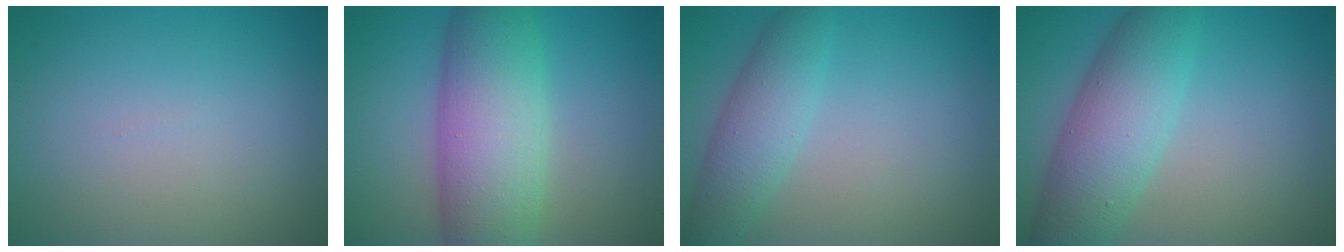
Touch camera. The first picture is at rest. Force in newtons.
{"total": 9.3, "press": 9.3, "slide": 0.2}
{"total": 3.9, "press": 3.9, "slide": 0.1}
{"total": 7.1, "press": 7.1, "slide": 0.2}